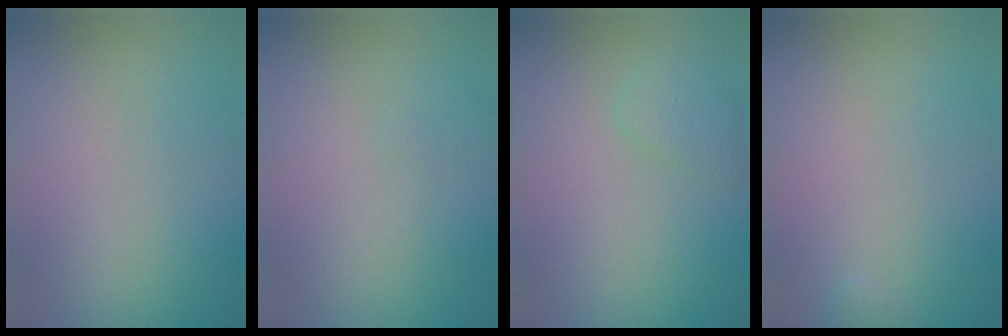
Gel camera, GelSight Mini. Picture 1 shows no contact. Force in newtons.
{"total": 0.0}
{"total": 1.8, "press": 1.8, "slide": 0.1}
{"total": 0.6, "press": 0.6, "slide": 0.1}